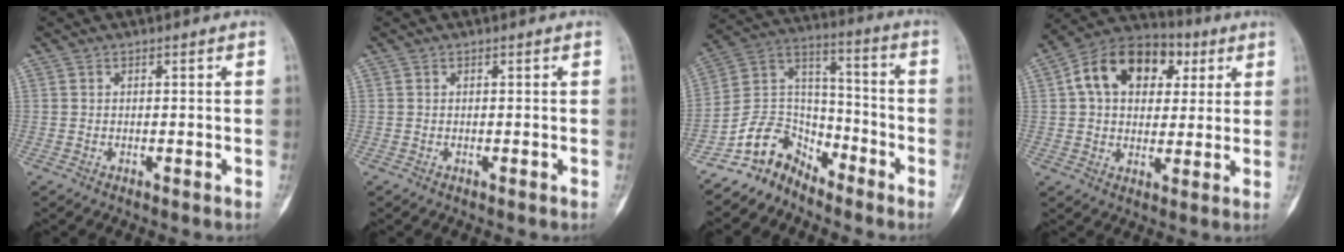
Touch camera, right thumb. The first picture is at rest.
{"total": 0.0}
{"total": 10.3, "force": [-8.4, 5.8, 1.2], "torque": [0.006, 0.105, -0.172]}
{"total": 16.4, "force": [4.9, 11.4, 10.7], "torque": [-0.144, 0.014, 0.072]}